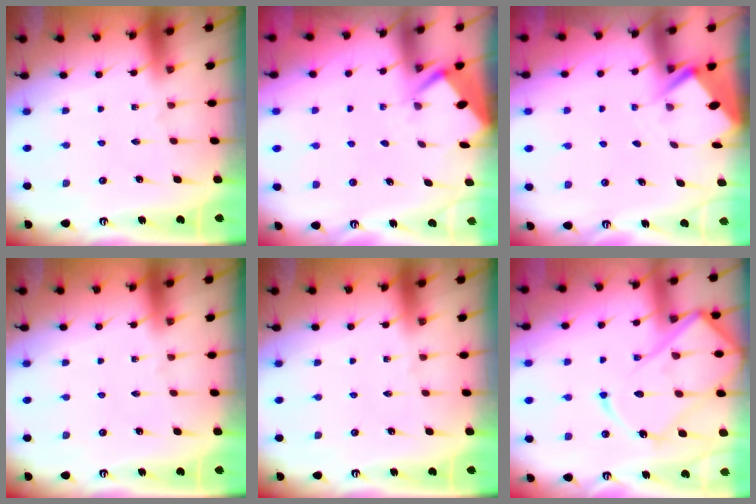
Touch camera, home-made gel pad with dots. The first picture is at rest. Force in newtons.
{"total": 2.6, "press": 2.6, "slide": 0.3}
{"total": 2.9, "press": 2.9, "slide": 0.4}
{"total": 0.0}
{"total": 0.0}
{"total": 18.8, "press": 18.7, "slide": 1.7}